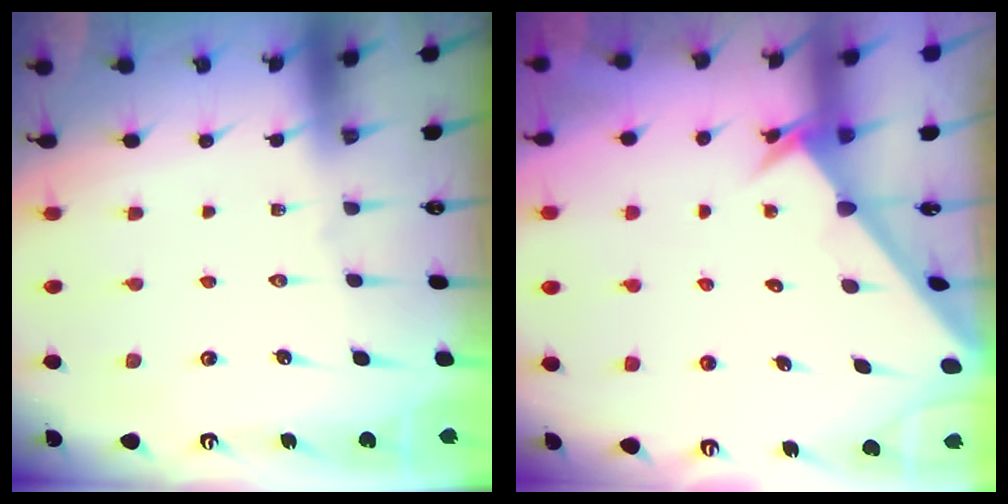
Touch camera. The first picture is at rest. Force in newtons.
{"total": 2.3, "press": 2.3, "slide": 0.2}